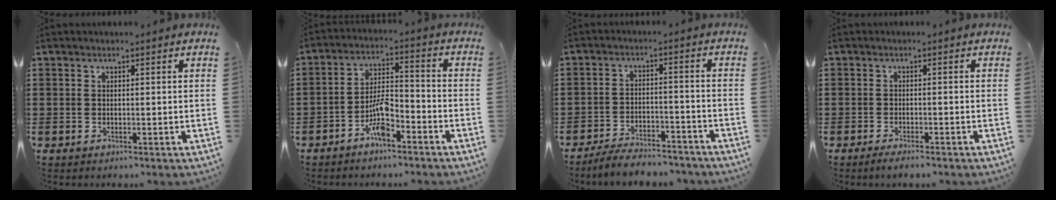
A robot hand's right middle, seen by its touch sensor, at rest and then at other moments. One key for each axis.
{"total": 5.6, "fx": -3.9, "fy": 1.4, "fz": 3.9, "tx": -0.093, "ty": 0.004, "tz": -0.080}
{"total": 5.0, "fx": -4.8, "fy": 0.7, "fz": 1.1, "tx": -0.025, "ty": 0.005, "tz": -0.098}
{"total": 1.4, "fx": -1.2, "fy": 0.1, "fz": 0.7, "tx": -0.013, "ty": -0.002, "tz": -0.023}